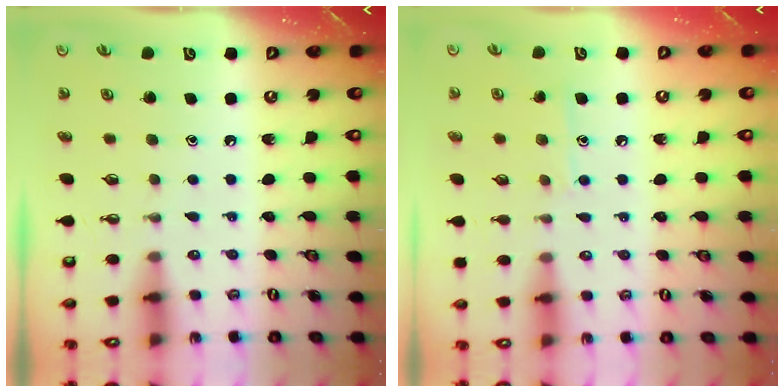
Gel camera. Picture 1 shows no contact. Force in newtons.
{"total": 7.5, "press": 7.5, "slide": 0.4}